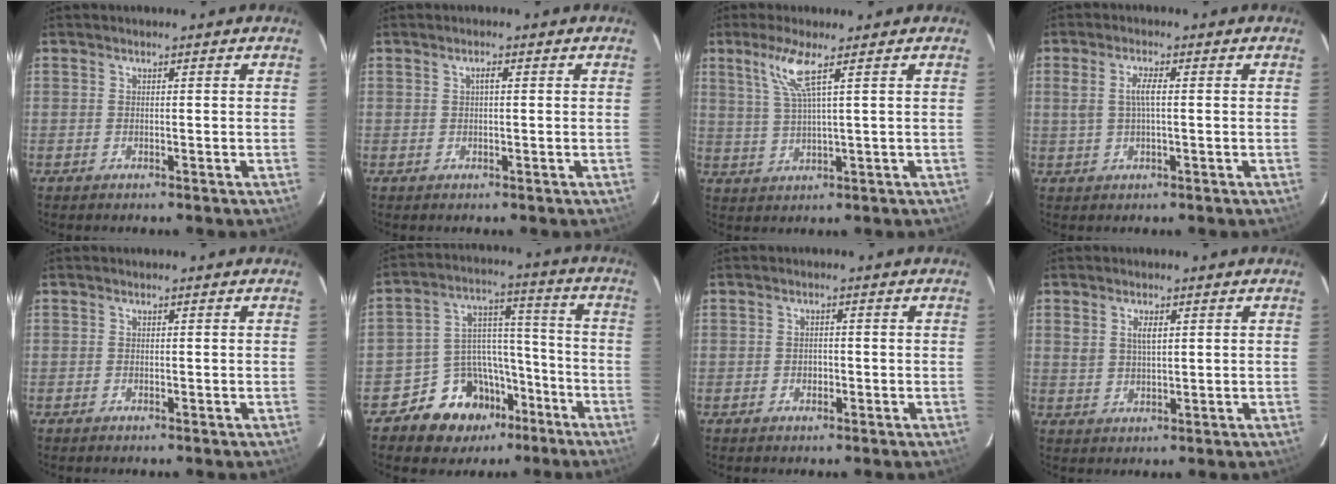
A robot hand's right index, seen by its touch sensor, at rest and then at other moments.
{"total": 0.9, "force": [0.2, 0.3, 0.9], "torque": [-0.015, 0.005, 0.001]}
{"total": 5.9, "force": [3.1, -0.2, 5.0], "torque": [-0.102, -0.001, 0.069]}
{"total": 3.4, "force": [0.2, 0.8, 3.2], "torque": [-0.065, 0.004, 0.006]}
{"total": 0.0}
{"total": 12.9, "force": [-8.7, 9.0, 3.2], "torque": [-0.068, 0.058, -0.133]}
{"total": 1.5, "force": [-0.6, 1.2, 0.6], "torque": [-0.011, 0.002, -0.009]}
{"total": 3.0, "force": [1.2, 1.6, 2.3], "torque": [-0.042, 0.003, 0.023]}